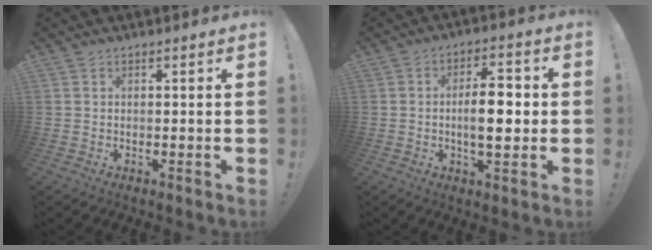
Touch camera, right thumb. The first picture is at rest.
{"total": 10.2, "force": [-0.8, 4.3, 9.3], "torque": [-0.146, 0.003, -0.021]}